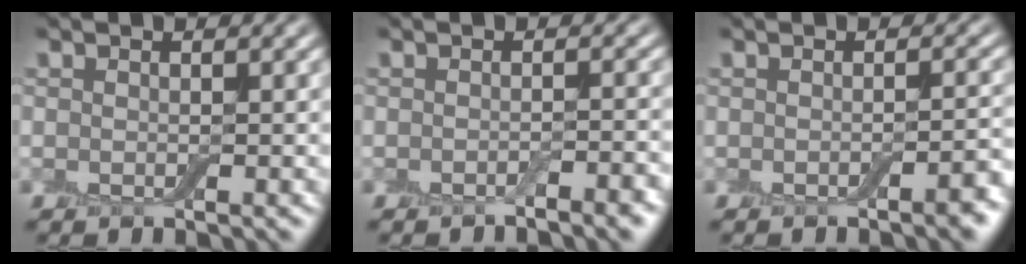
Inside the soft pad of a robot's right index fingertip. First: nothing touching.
{"total": 1.9, "force": [-1.2, 0.4, 1.4], "torque": [-0.017, 0.001, -0.020]}
{"total": 1.9, "force": [-1.0, 0.4, 1.5], "torque": [-0.017, 0.003, -0.016]}